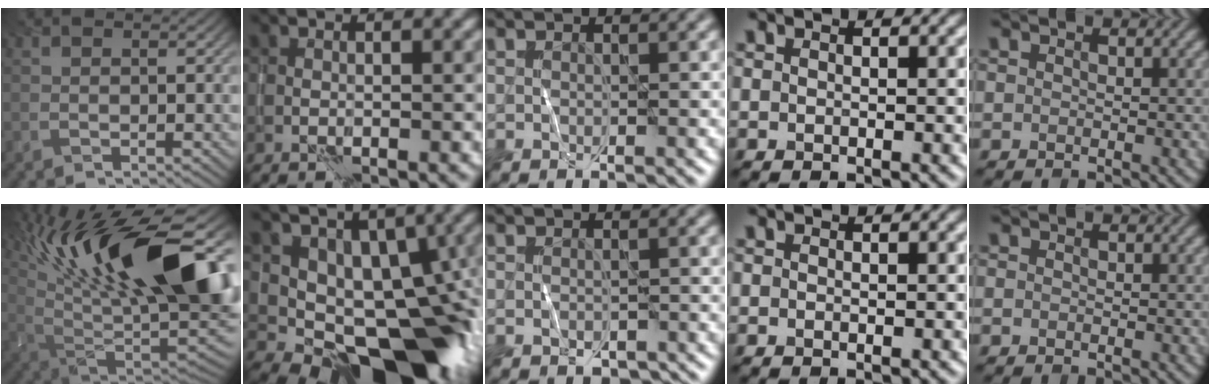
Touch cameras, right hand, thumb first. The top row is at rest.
{"thumb": {"total": 20.0, "force": [7.7, 7.2, 17.0], "torque": [-0.280, 0.032, 0.136]}, "index": {"total": 11.8, "force": [-0.8, 7.6, 9.0], "torque": [-0.092, -0.001, -0.014]}, "middle": {"total": 1.5, "force": [-1.0, 0.9, 0.7], "torque": [-0.008, -0.010, -0.010]}}